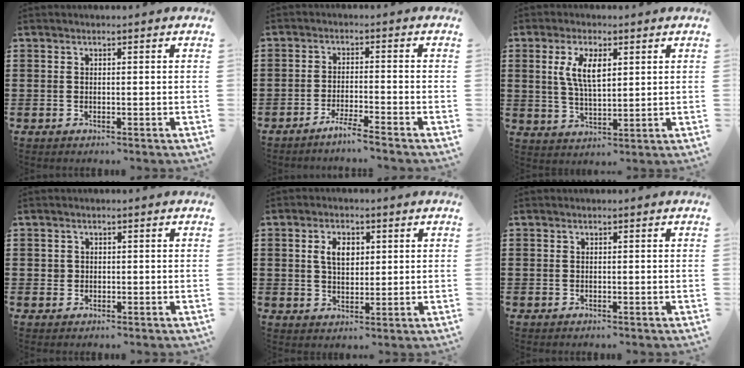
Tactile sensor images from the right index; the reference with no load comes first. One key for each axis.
{"total": 3.2, "fx": -2.9, "fy": -0.6, "fz": 1.3, "tx": -0.029, "ty": -0.005, "tz": -0.056}
{"total": 6.1, "fx": 2.0, "fy": 2.4, "fz": 5.3, "tx": -0.112, "ty": 0.006, "tz": 0.034}
{"total": 1.1, "fx": 0.2, "fy": 1.0, "fz": 0.1, "tx": -0.004, "ty": 0.006, "tz": 0.003}
{"total": 4.2, "fx": 1.2, "fy": 2.6, "fz": 3.1, "tx": -0.062, "ty": 0.009, "tz": 0.018}
{"total": 0.0}